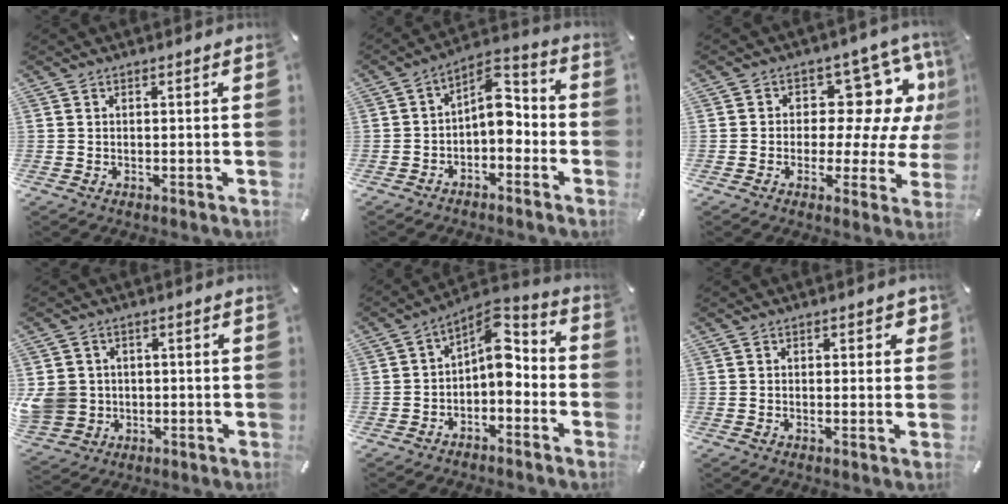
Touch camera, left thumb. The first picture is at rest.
{"total": 8.5, "force": [-0.9, 5.4, 6.5], "torque": [-0.085, 0.000, -0.019]}
{"total": 15.3, "force": [5.2, 9.3, 10.9], "torque": [-0.137, -0.037, 0.084]}
{"total": 7.8, "force": [0.3, 7.6, 2.0], "torque": [-0.064, 0.002, 0.010]}
{"total": 8.5, "force": [0.8, 5.2, 6.7], "torque": [-0.091, -0.013, 0.012]}
{"total": 1.7, "force": [0.4, 1.0, 1.3], "torque": [-0.010, -0.001, 0.002]}